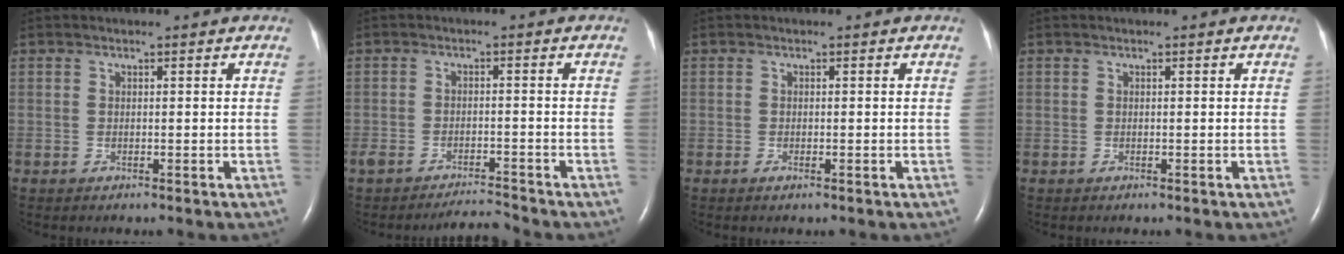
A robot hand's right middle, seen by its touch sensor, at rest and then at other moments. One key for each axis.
{"total": 6.5, "fx": -5.9, "fy": 2.0, "fz": 1.7, "tx": -0.040, "ty": 0.016, "tz": -0.103}
{"total": 0.9, "fx": -0.4, "fy": 0.3, "fz": 0.7, "tx": -0.013, "ty": -0.001, "tz": -0.005}
{"total": 0.0}